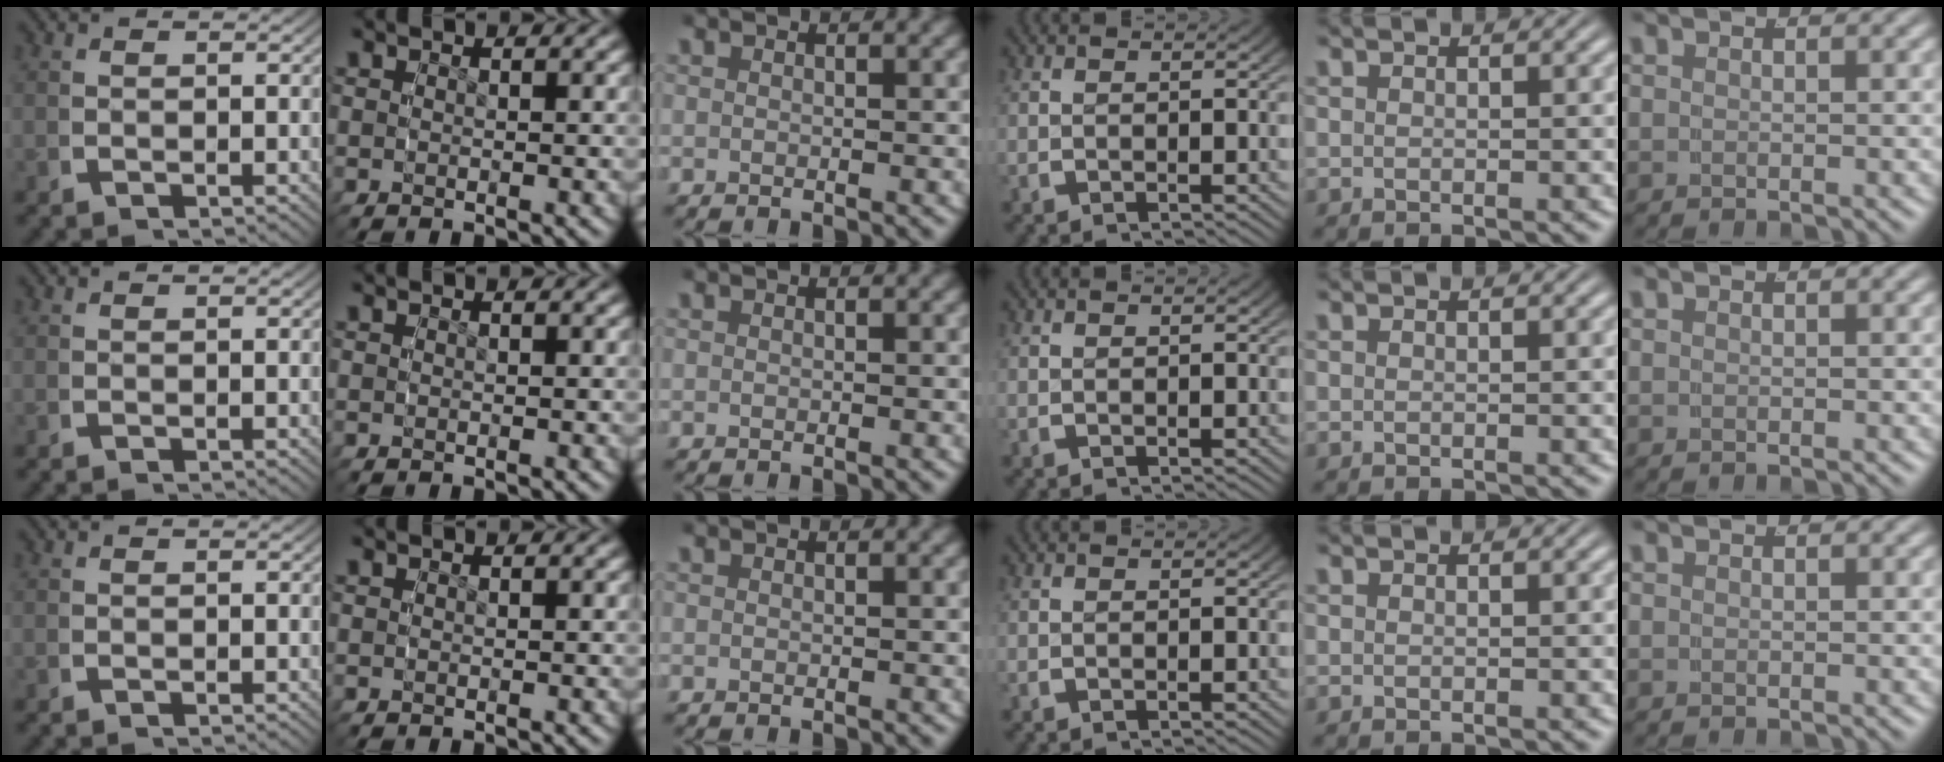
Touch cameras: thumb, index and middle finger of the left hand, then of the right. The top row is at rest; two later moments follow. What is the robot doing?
{"motion": "grasp_and_lifting", "object": "camera"}